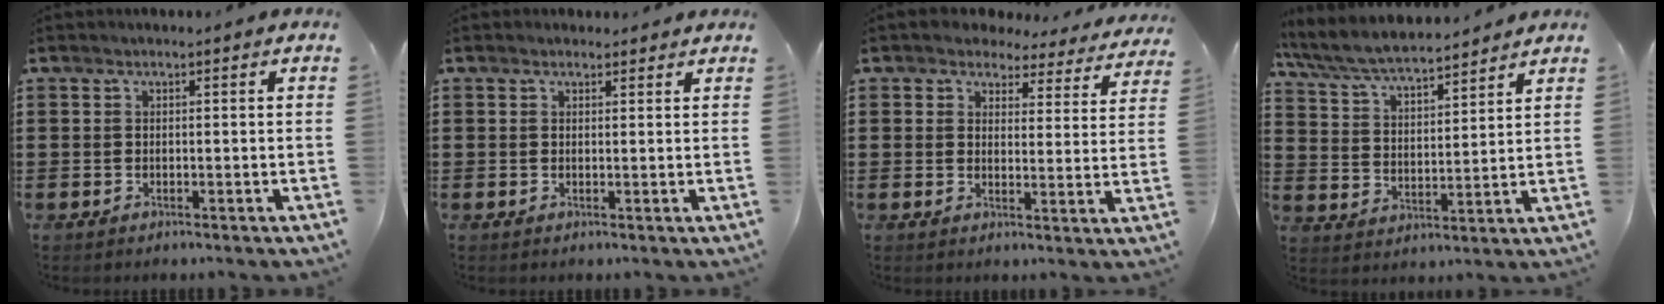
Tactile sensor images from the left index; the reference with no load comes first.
{"total": 1.1, "force": [1.0, 0.6, 0.1], "torque": [-0.005, 0.005, 0.019]}
{"total": 3.7, "force": [3.5, 1.2, 0.5], "torque": [-0.023, -0.019, 0.058]}
{"total": 6.9, "force": [6.4, 0.7, 2.3], "torque": [-0.070, -0.032, 0.113]}